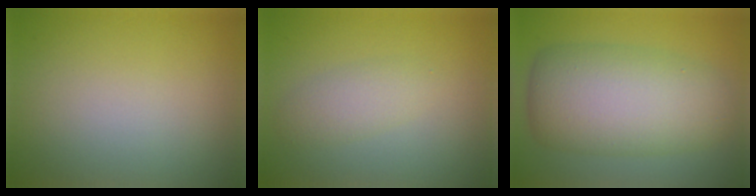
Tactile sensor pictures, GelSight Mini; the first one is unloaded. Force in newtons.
{"total": 2.2, "press": 2.2, "slide": 0.2}
{"total": 9.4, "press": 9.4, "slide": 0.5}